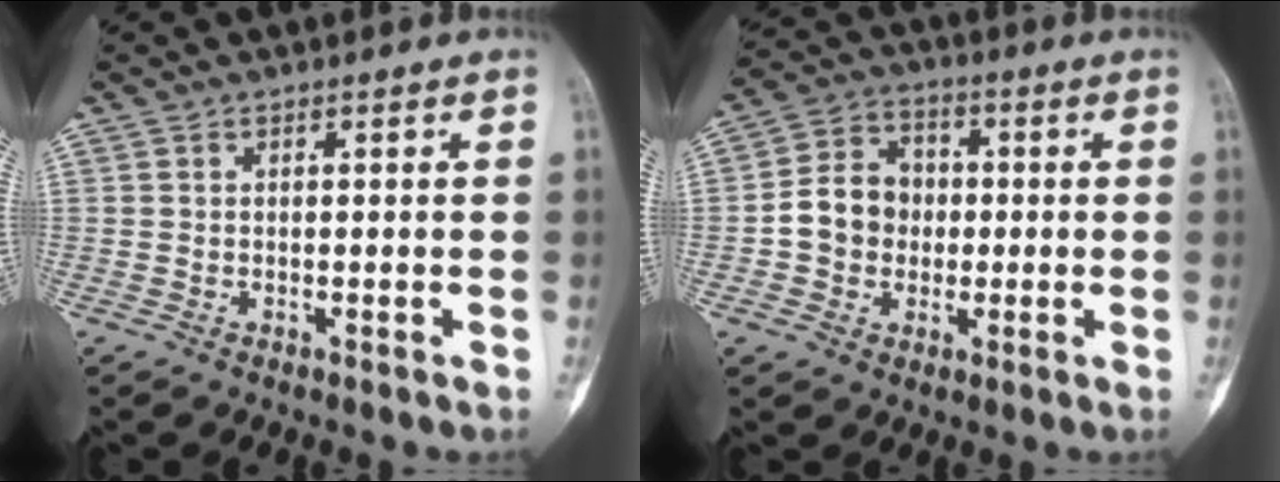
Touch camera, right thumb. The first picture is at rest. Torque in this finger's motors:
{"motor_torque": [1.34, 1.22, 0.39, -0.37, 0.35]}